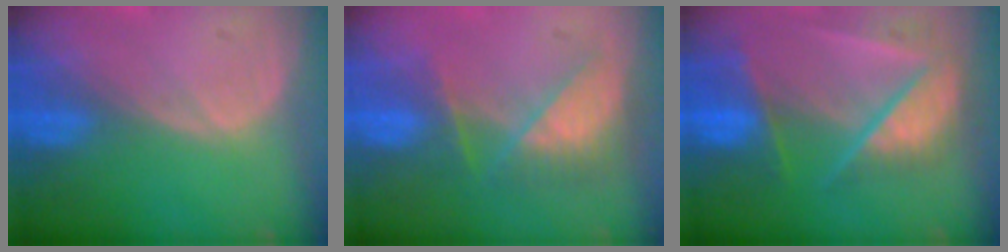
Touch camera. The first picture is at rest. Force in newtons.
{"total": 8.2, "press": 7.0, "slide": 4.3}
{"total": 9.8, "press": 8.2, "slide": 5.3}